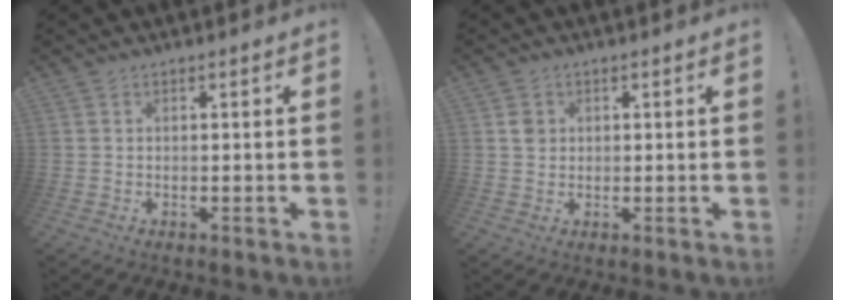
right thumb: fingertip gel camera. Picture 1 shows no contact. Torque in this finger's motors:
{"motor_torque": [-0.31, 0.48, 0.21, -0.05, -0.02]}